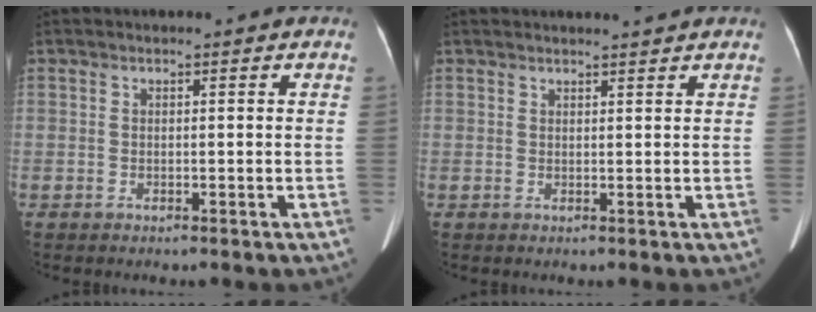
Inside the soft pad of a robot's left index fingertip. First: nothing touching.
{"total": 2.5, "force": [2.4, -0.3, 0.7], "torque": [-0.010, 0.008, 0.032]}